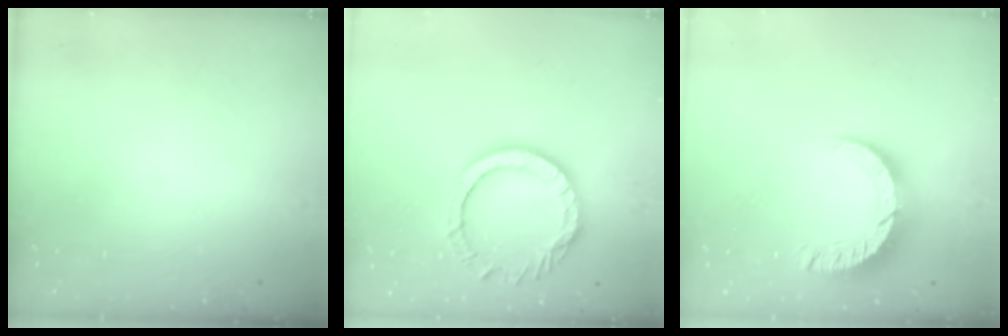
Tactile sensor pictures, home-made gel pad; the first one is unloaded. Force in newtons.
{"total": 12.3, "press": 12.3, "slide": 0.8}
{"total": 8.9, "press": 8.9, "slide": 0.9}